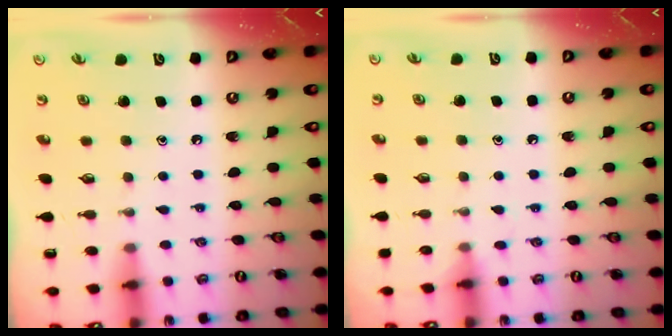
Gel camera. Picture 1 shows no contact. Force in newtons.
{"total": 5.1, "press": 5.1, "slide": 0.7}